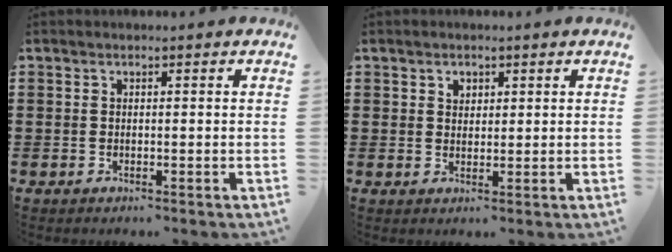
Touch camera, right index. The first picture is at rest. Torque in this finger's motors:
{"motor_torque": [0.05, -0.04, 0.02, 0.03]}